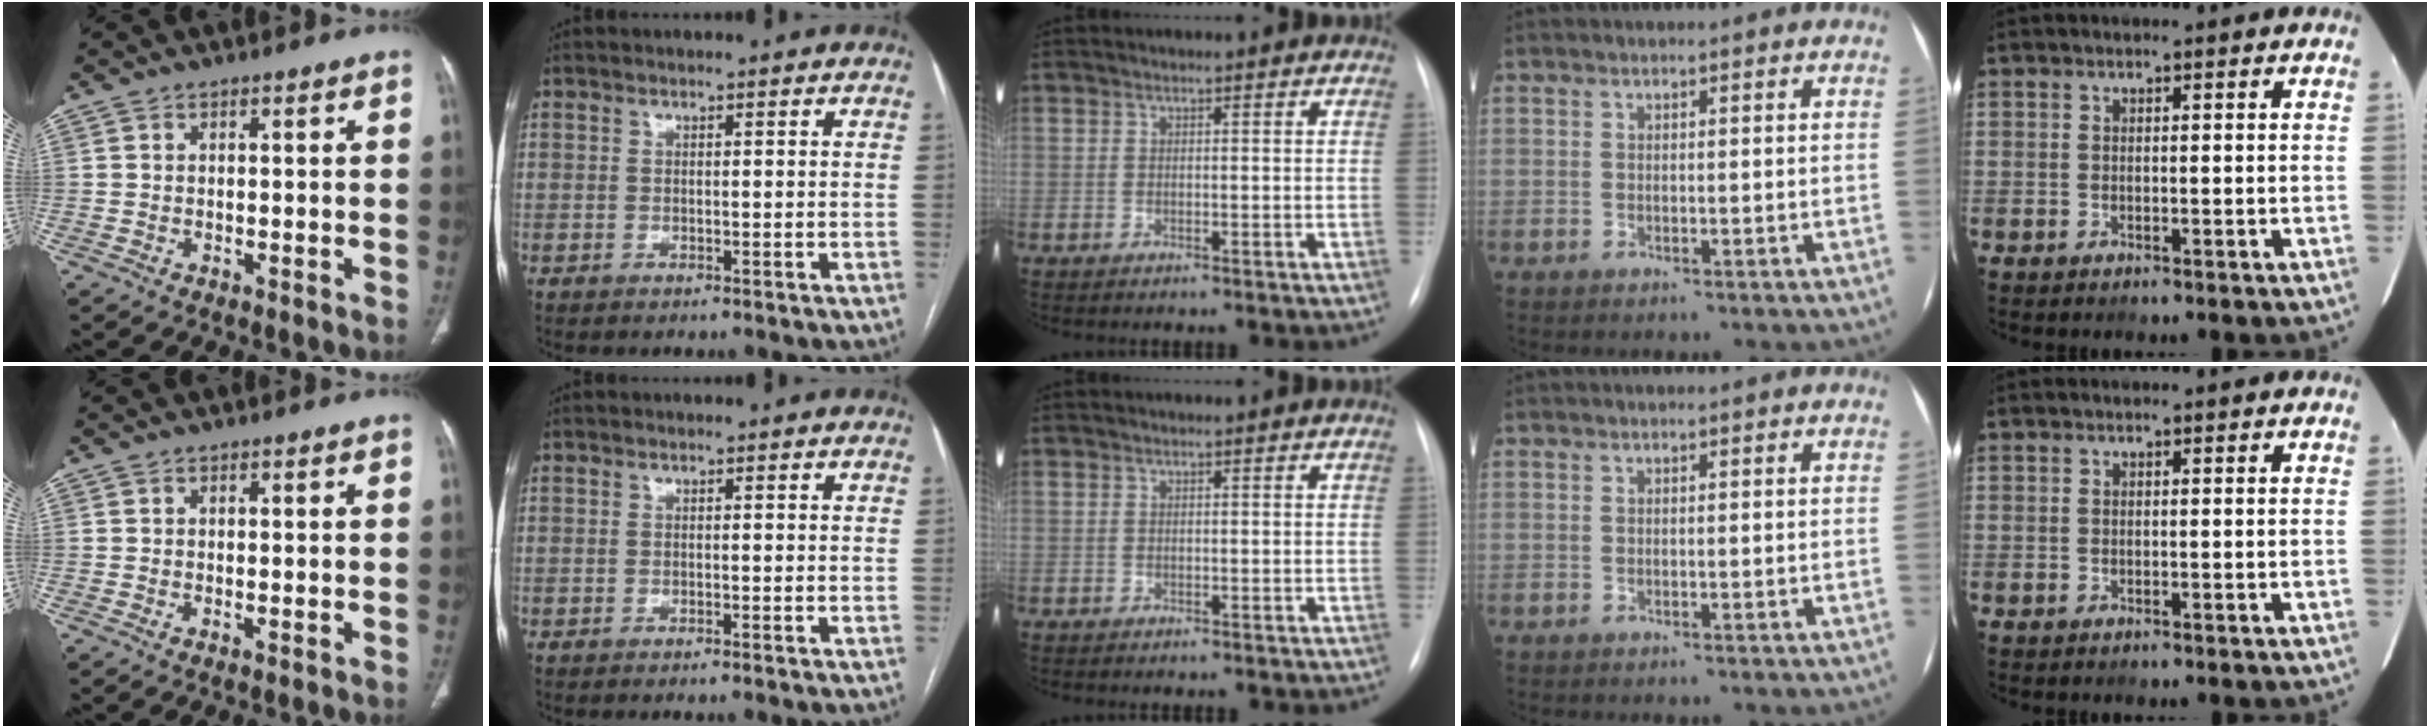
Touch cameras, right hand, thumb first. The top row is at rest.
{"thumb": {"total": 0.6, "force": [-0.1, 0.2, 0.5], "torque": [-0.013, -0.003, -0.004]}, "index": {"total": 0.8, "force": [-0.6, -0.3, 0.4], "torque": [-0.004, 0.002, -0.012]}}